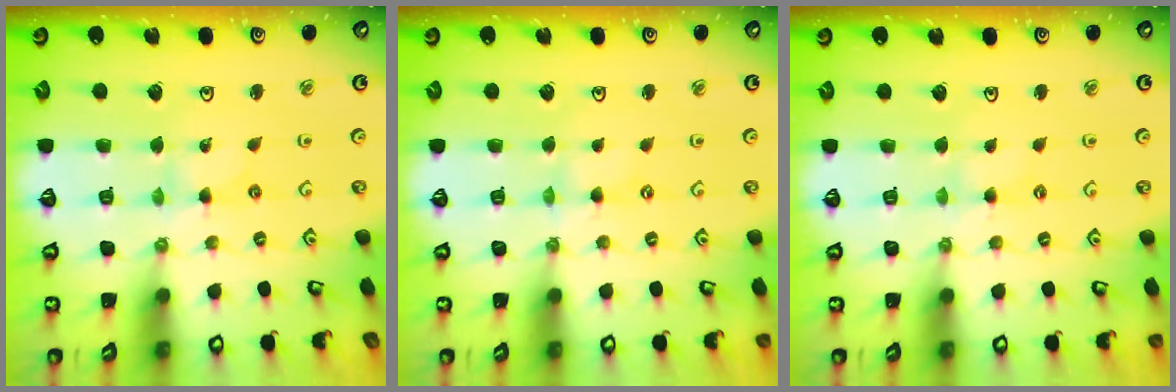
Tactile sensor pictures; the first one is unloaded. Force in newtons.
{"total": 0.0}
{"total": 1.4, "press": 1.4, "slide": 0.4}